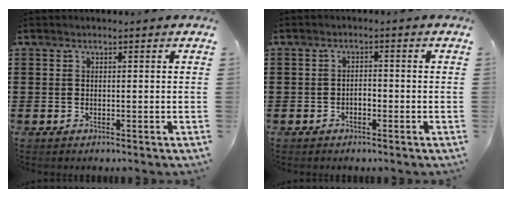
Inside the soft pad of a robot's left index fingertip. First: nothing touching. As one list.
[{"total": 1.5, "force": [-0.8, 0.6, 1.0], "torque": [-0.023, 0.002, -0.017]}]